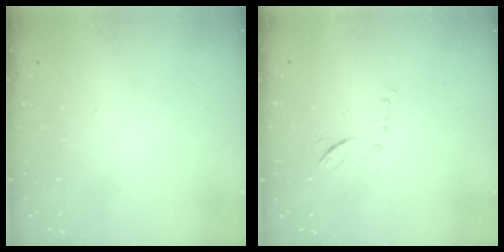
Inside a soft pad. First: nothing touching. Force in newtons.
{"total": 7.8, "press": 7.8, "slide": 0.3}